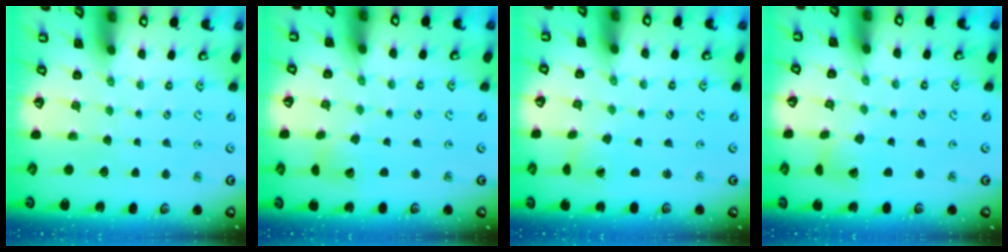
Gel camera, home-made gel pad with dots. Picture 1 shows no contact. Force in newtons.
{"total": 2.8, "press": 2.8, "slide": 0.3}
{"total": 0.5, "press": 0.5, "slide": 0.1}
{"total": 4.7, "press": 4.7, "slide": 0.6}